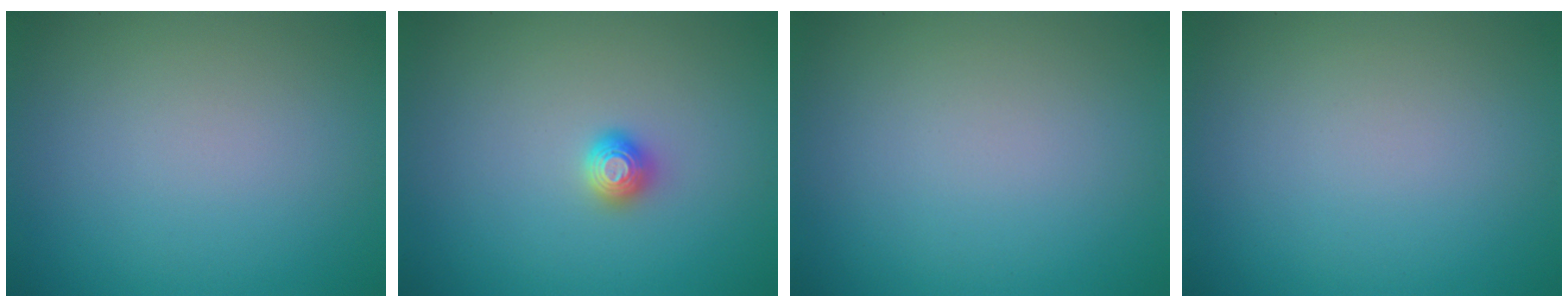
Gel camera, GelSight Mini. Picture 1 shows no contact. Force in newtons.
{"total": 1.3, "press": 1.2, "slide": 0.5}
{"total": 0.0}
{"total": 0.0}